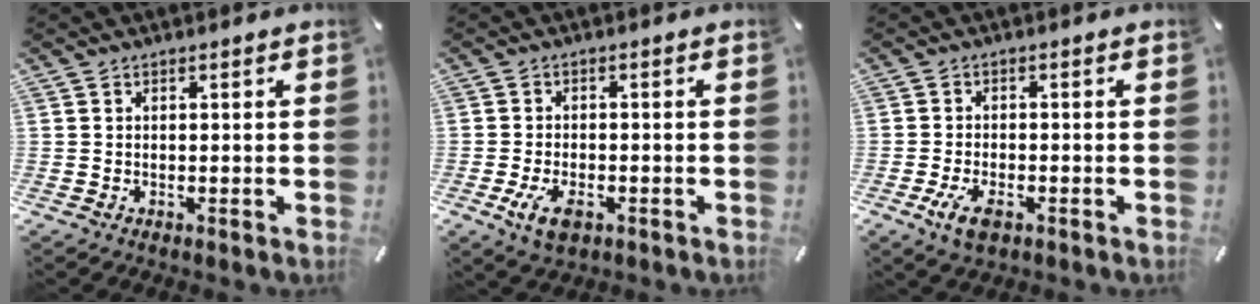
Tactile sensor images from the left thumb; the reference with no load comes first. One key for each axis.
{"total": 5.3, "fx": -2.1, "fy": 3.0, "fz": 3.8, "tx": -0.094, "ty": 0.000, "tz": -0.043}
{"total": 4.9, "fx": -2.2, "fy": 2.3, "fz": 3.7, "tx": -0.083, "ty": -0.001, "tz": -0.042}